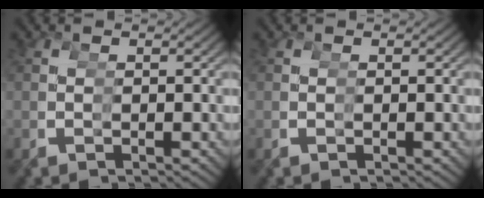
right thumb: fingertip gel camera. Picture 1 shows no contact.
{"total": 0.0}